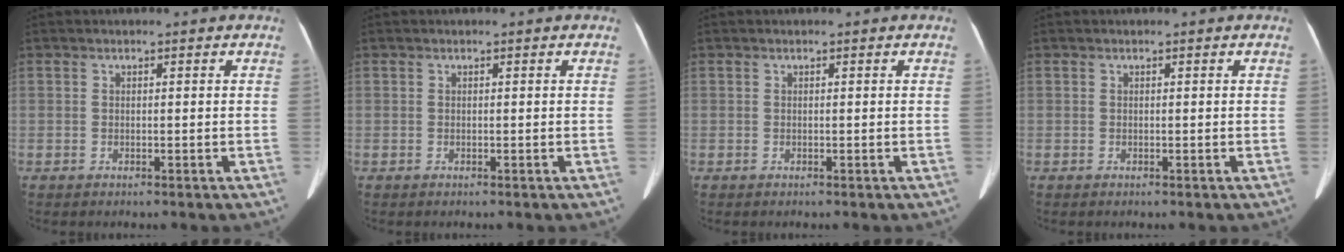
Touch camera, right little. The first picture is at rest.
{"total": 0.0}
{"total": 0.0}
{"total": 0.0}